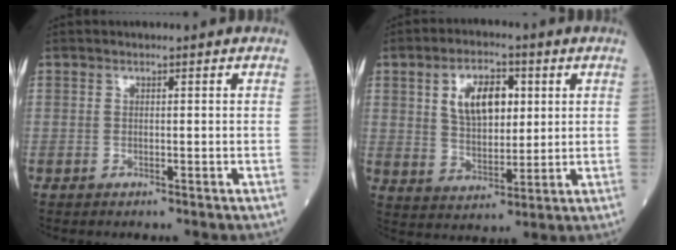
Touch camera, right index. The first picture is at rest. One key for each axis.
{"total": 8.9, "fx": 2.8, "fy": 4.7, "fz": 7.1, "tx": -0.129, "ty": 0.012, "tz": 0.054}